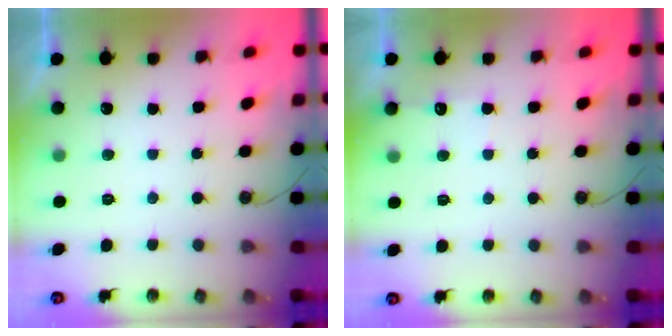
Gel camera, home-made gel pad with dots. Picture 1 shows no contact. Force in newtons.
{"total": 3.8, "press": 3.8, "slide": 0.5}